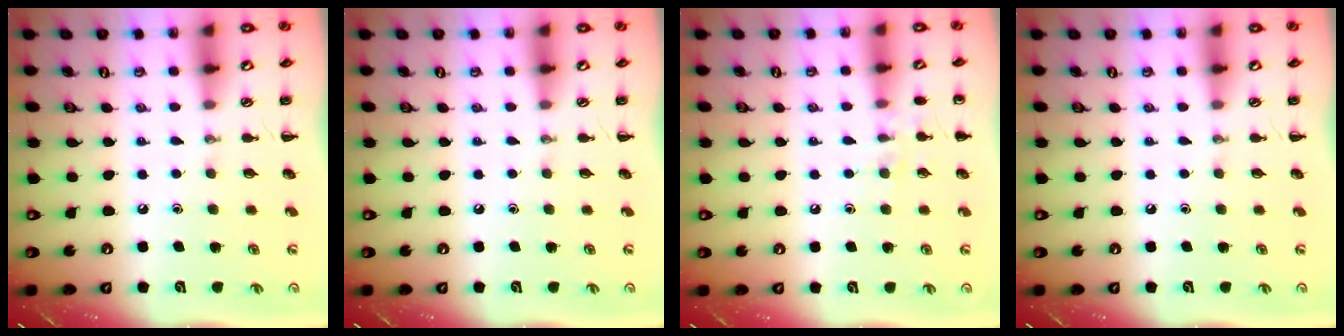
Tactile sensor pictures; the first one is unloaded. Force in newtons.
{"total": 0.0}
{"total": 6.7, "press": 6.5, "slide": 1.6}
{"total": 0.0}